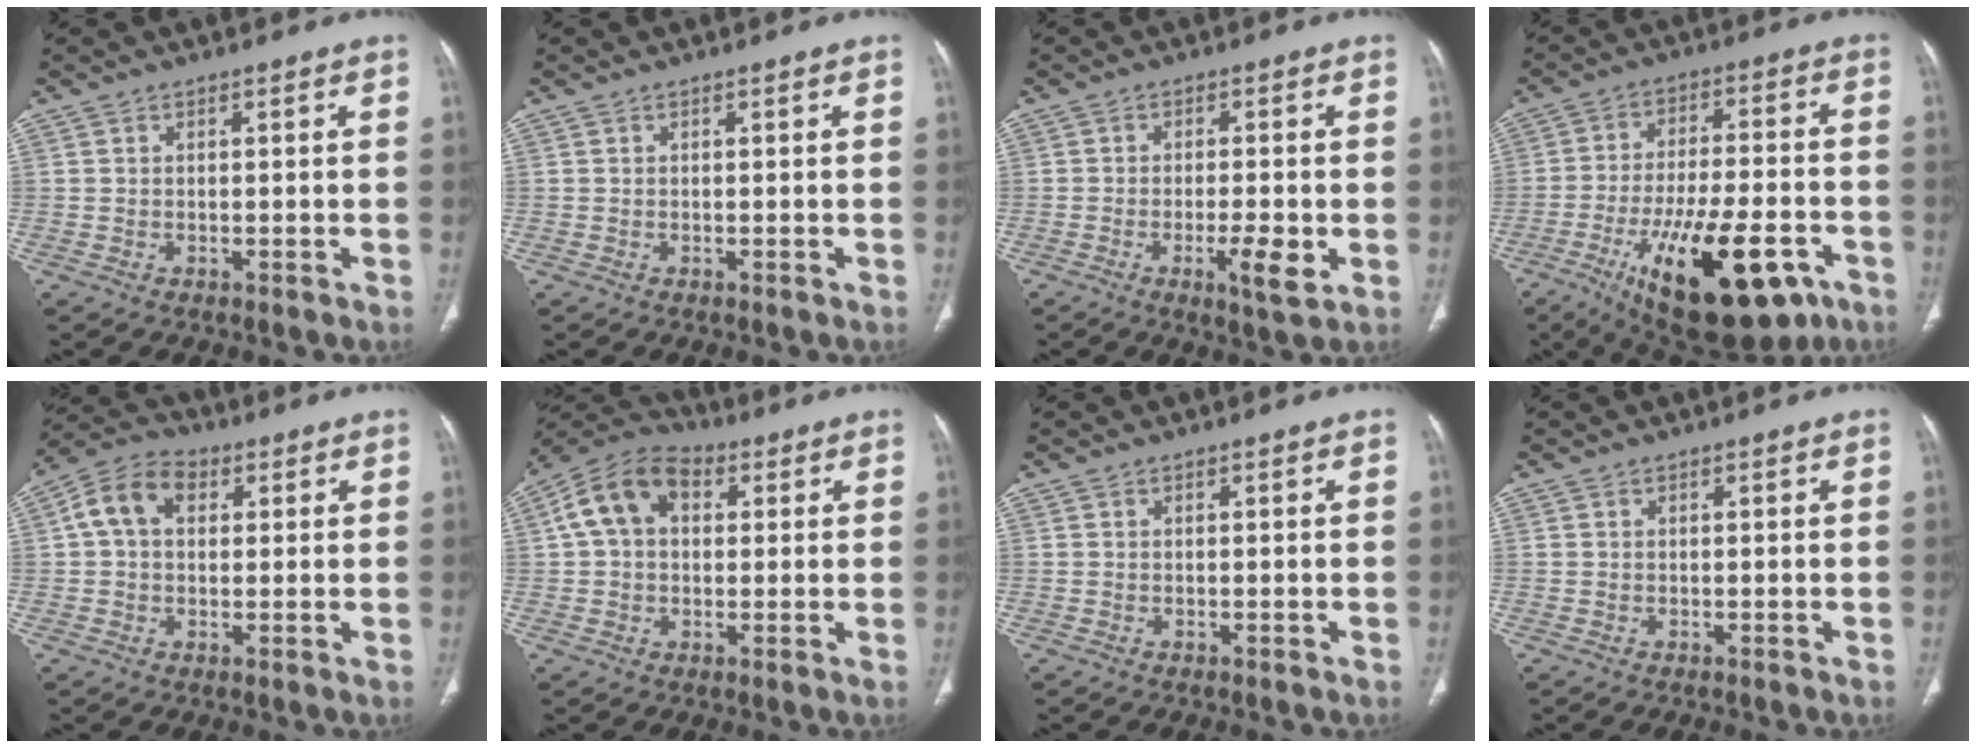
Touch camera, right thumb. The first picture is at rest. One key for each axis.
{"total": 0.0}
{"total": 5.7, "fx": -1.8, "fy": 1.2, "fz": 5.3, "tx": -0.087, "ty": -0.007, "tz": -0.028}
{"total": 23.7, "fx": -11.1, "fy": 9.4, "fz": 18.7, "tx": -0.279, "ty": 0.034, "tz": -0.160}
{"total": 8.9, "fx": 2.2, "fy": 6.3, "fz": 5.8, "tx": -0.101, "ty": 0.022, "tz": 0.032}
{"total": 11.8, "fx": 2.8, "fy": 8.2, "fz": 8.0, "tx": -0.135, "ty": 0.029, "tz": 0.038}
{"total": 0.0}
{"total": 0.0}